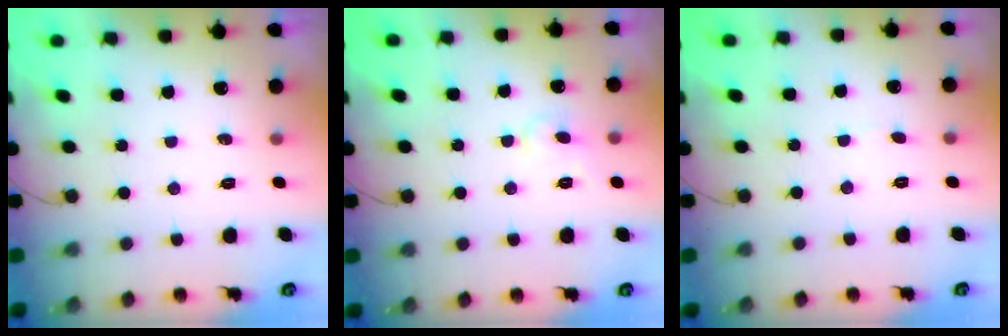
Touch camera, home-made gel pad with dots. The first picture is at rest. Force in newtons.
{"total": 4.8, "press": 4.8, "slide": 0.5}
{"total": 2.2, "press": 2.2, "slide": 0.2}